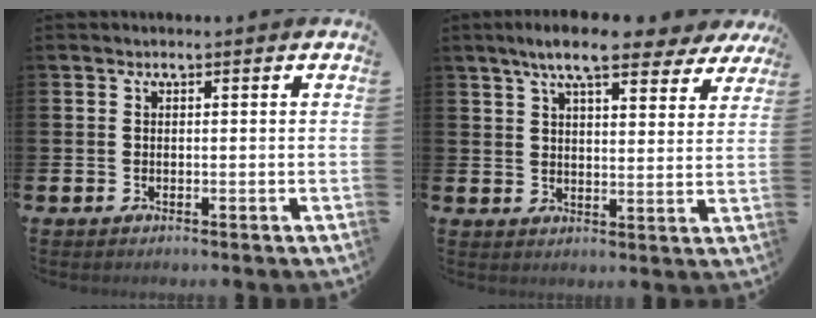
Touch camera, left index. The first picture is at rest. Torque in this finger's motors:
{"motor_torque": [1.21, -0.93, 1.05, 0.21]}